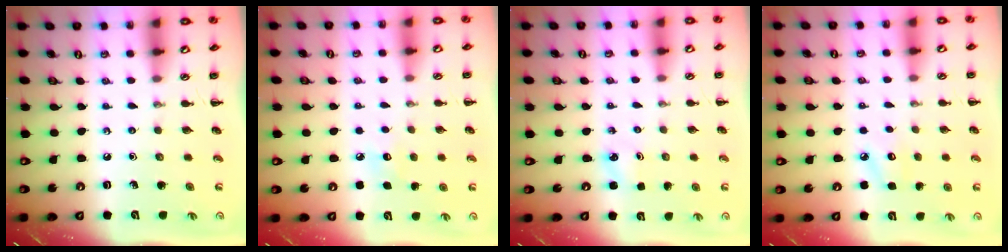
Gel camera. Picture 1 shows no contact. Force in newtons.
{"total": 6.2, "press": 5.9, "slide": 1.7}
{"total": 2.3, "press": 2.2, "slide": 0.7}
{"total": 5.2, "press": 5.0, "slide": 1.5}